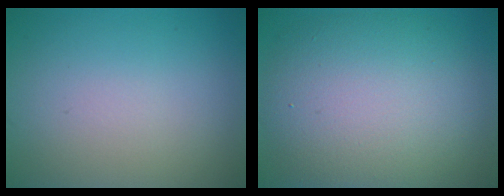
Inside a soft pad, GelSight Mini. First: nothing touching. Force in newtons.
{"total": 10.5, "press": 10.5, "slide": 0.6}